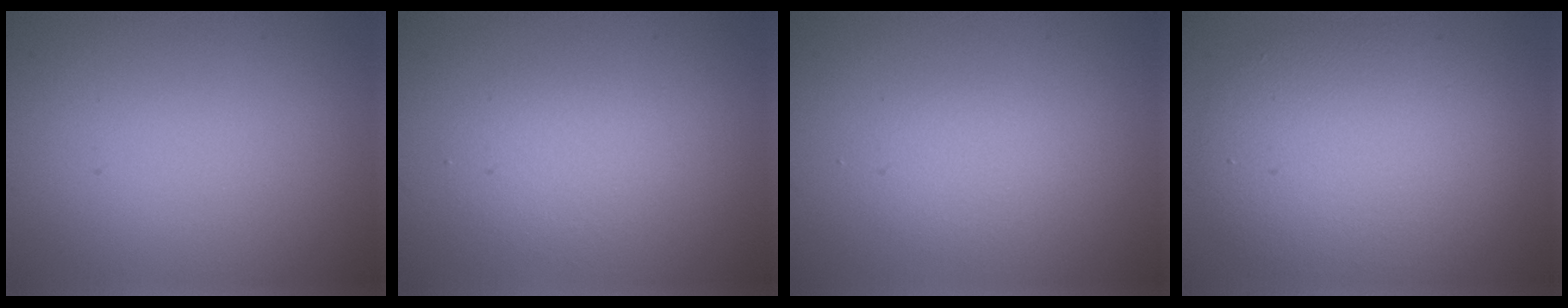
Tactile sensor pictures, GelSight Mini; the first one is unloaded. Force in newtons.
{"total": 2.2, "press": 2.2, "slide": 0.1}
{"total": 1.7, "press": 1.7, "slide": 0.1}
{"total": 7.3, "press": 7.3, "slide": 0.4}